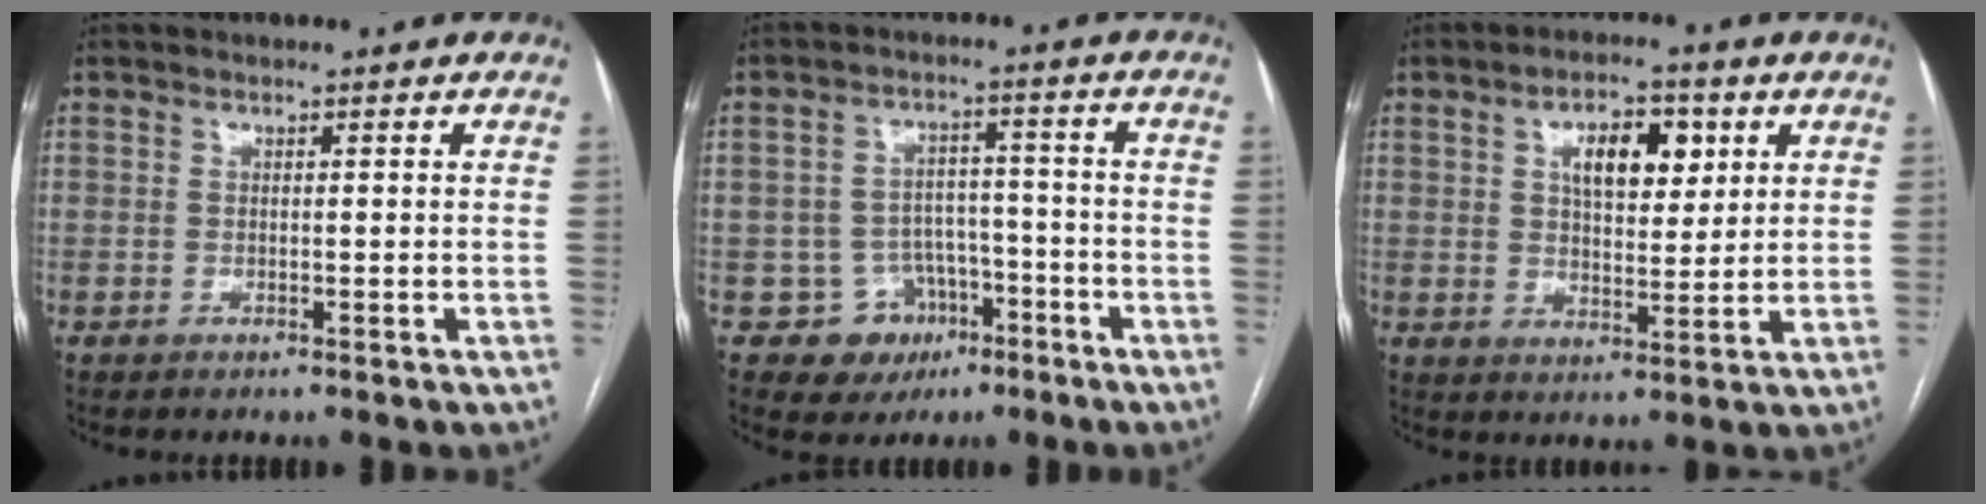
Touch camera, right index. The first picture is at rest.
{"total": 7.3, "force": [-3.3, 6.4, 0.8], "torque": [0.004, 0.017, -0.041]}
{"total": 8.2, "force": [3.1, 3.9, 6.5], "torque": [-0.101, 0.012, 0.053]}